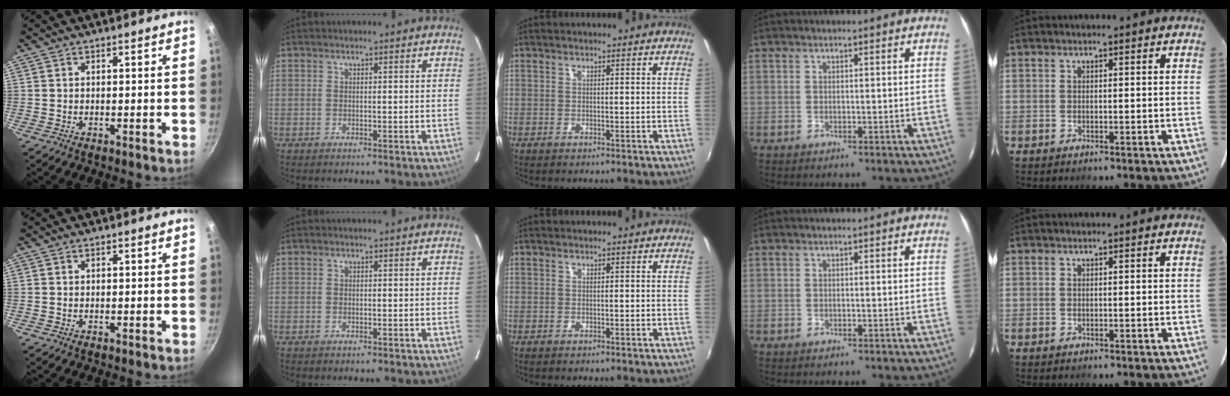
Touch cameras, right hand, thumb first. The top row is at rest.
{}